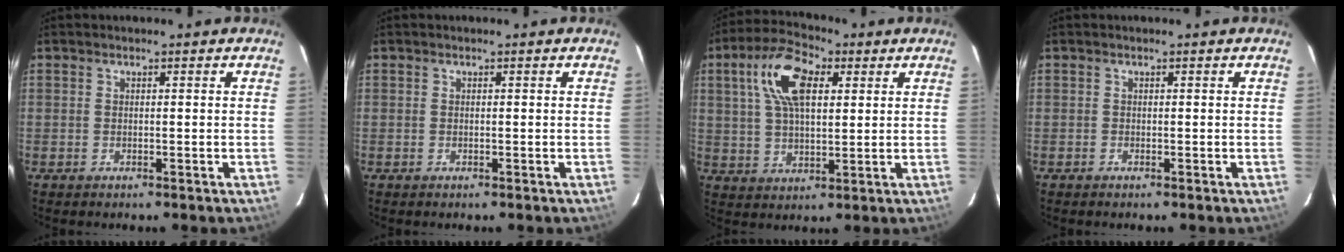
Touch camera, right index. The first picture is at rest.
{"total": 0.0}
{"total": 12.3, "force": [4.5, 6.0, 9.7], "torque": [-0.187, 0.029, 0.080]}
{"total": 0.0}